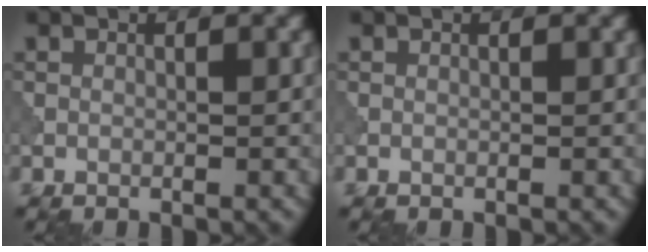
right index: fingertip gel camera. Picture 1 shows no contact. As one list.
[{"total": 0.0}]